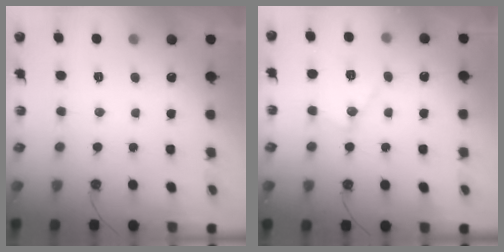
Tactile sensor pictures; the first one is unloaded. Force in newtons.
{"total": 12.5, "press": 12.5, "slide": 0.7}